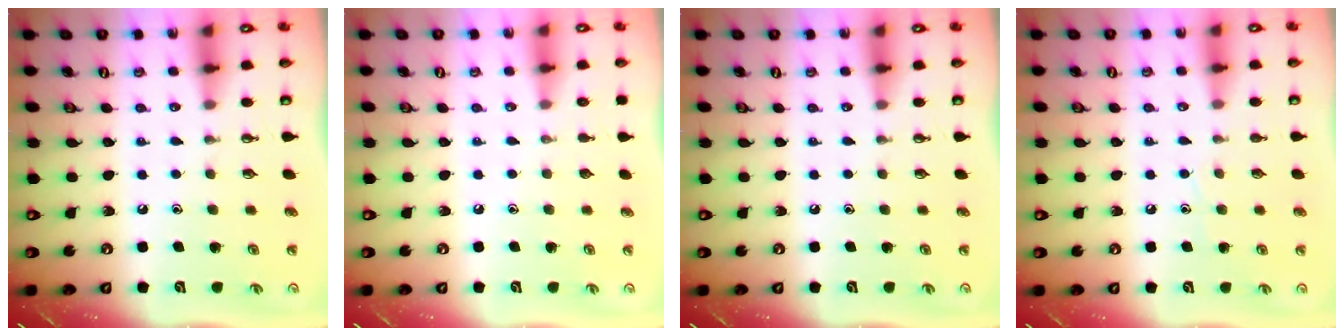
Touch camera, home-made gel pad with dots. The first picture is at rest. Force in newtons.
{"total": 0.0}
{"total": 0.0}
{"total": 4.9, "press": 4.9, "slide": 0.5}